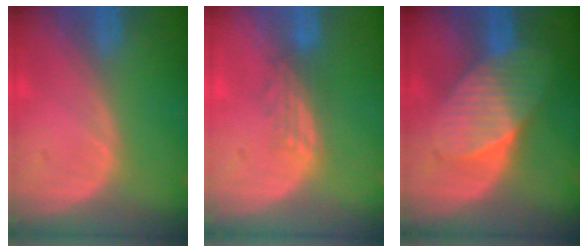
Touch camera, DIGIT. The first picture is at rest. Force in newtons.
{"total": 2.8, "press": 2.6, "slide": 1.2}
{"total": 7.5, "press": 6.9, "slide": 2.9}